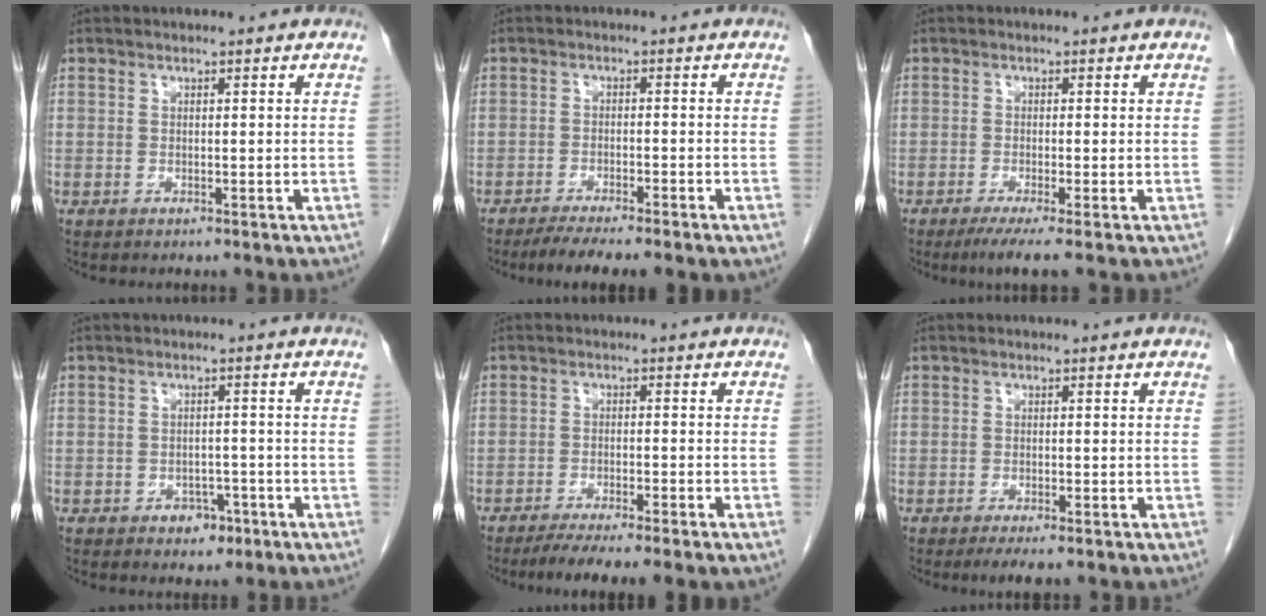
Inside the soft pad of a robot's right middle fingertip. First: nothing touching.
{"total": 6.3, "force": [-4.8, 0.3, 4.1], "torque": [-0.057, -0.010, -0.073]}
{"total": 3.9, "force": [-2.5, -0.2, 3.0], "torque": [-0.046, -0.012, -0.046]}
{"total": 3.1, "force": [-1.8, 2.1, 1.4], "torque": [-0.011, 0.007, -0.018]}
{"total": 6.9, "force": [-5.3, -0.2, 4.5], "torque": [-0.059, -0.012, -0.082]}
{"total": 3.1, "force": [-2.2, 0.7, 2.0], "torque": [-0.028, -0.007, -0.031]}